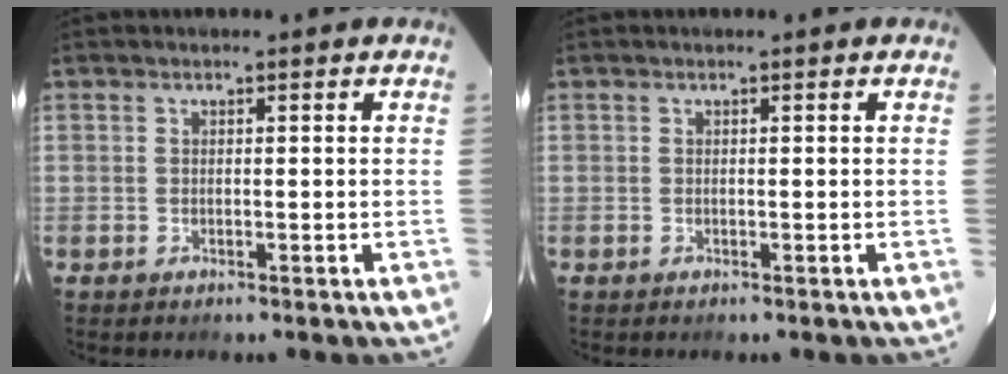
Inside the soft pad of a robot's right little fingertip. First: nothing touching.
{"total": 0.0}